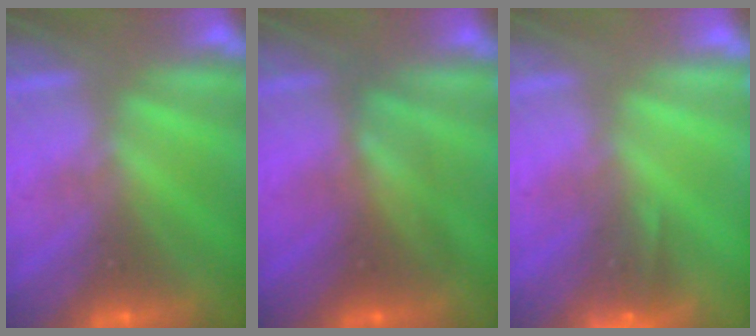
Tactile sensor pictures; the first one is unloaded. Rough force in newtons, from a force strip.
{"total": 2.3}
{"total": 4.0}